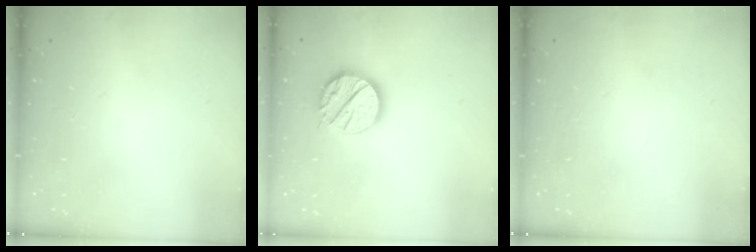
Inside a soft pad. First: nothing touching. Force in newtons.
{"total": 15.1, "press": 15.0, "slide": 1.3}
{"total": 0.0}